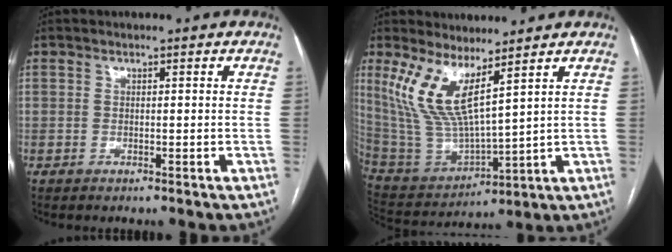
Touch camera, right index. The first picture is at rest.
{"total": 11.1, "force": [6.1, 1.9, 9.1], "torque": [-0.214, -0.010, 0.137]}